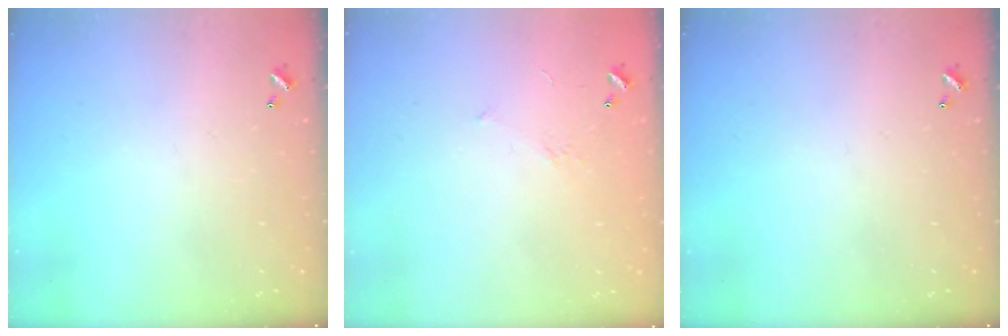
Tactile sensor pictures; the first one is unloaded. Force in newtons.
{"total": 4.5, "press": 4.3, "slide": 1.0}
{"total": 0.0}